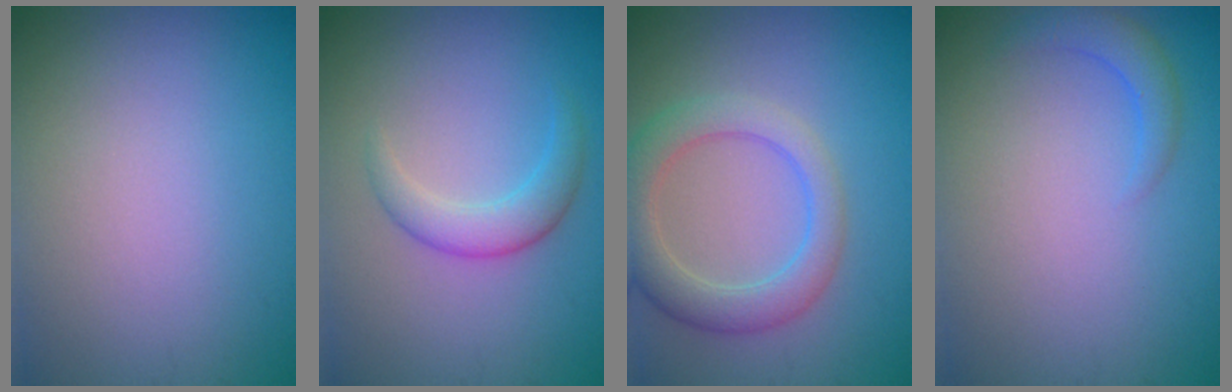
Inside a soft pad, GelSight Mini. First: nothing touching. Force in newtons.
{"total": 2.8, "press": 2.8, "slide": 0.1}
{"total": 4.6, "press": 4.6, "slide": 0.2}
{"total": 1.8, "press": 1.8, "slide": 0.2}